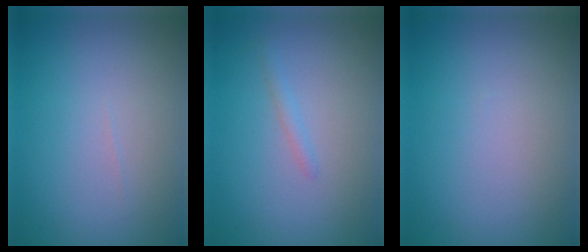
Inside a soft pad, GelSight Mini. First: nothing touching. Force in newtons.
{"total": 0.7, "press": 0.7, "slide": 0.0}
{"total": 0.0}